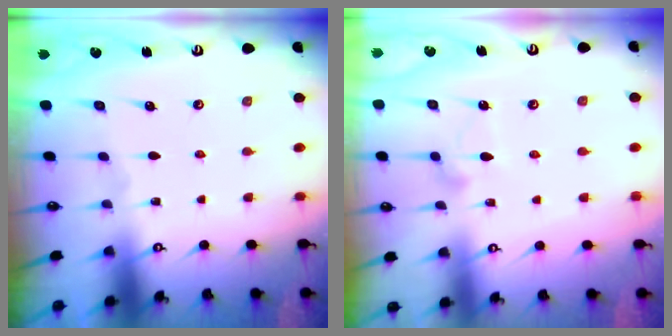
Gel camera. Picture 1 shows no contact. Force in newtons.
{"total": 9.9, "press": 9.9, "slide": 0.4}